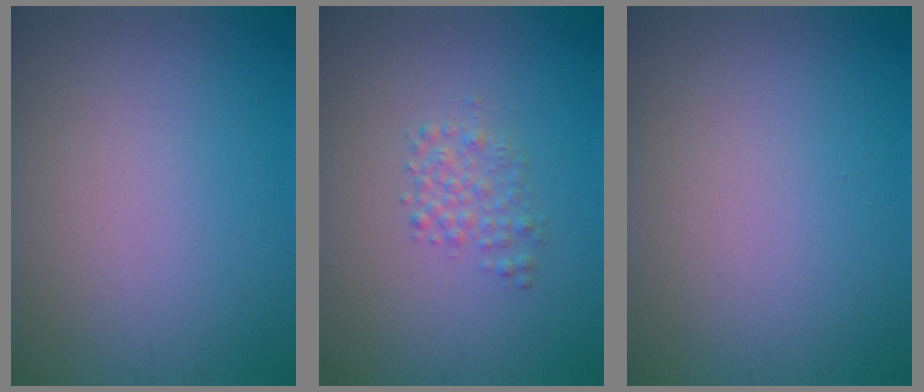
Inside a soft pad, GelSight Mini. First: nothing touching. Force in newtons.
{"total": 1.8, "press": 1.8, "slide": 0.0}
{"total": 0.0}